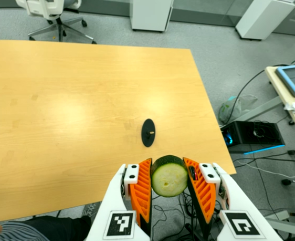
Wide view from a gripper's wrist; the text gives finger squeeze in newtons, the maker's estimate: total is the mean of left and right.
{"total": 9.9, "left": 9.5, "right": 10.4}